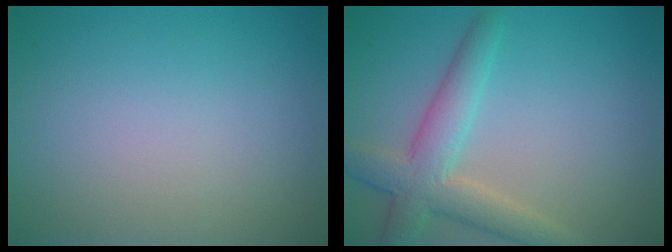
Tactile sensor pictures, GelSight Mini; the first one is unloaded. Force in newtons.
{"total": 4.8, "press": 4.8, "slide": 0.3}